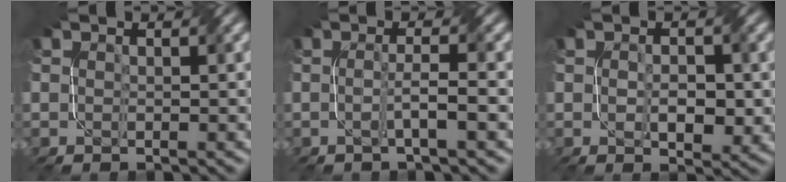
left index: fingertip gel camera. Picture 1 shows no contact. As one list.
[{"total": 2.4, "force": [-0.6, 0.1, 2.3], "torque": [-0.042, 0.005, -0.016]}, {"total": 3.6, "force": [-0.3, 1.9, 3.0], "torque": [-0.051, -0.005, 0.000]}]